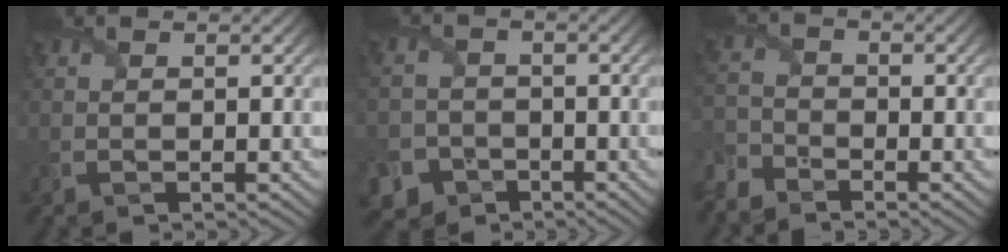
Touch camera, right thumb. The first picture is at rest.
{"total": 6.4, "force": [-3.7, 5.2, 0.5], "torque": [-0.012, -0.018, -0.080]}
{"total": 3.9, "force": [-3.4, 1.6, 0.7], "torque": [-0.019, -0.004, -0.090]}